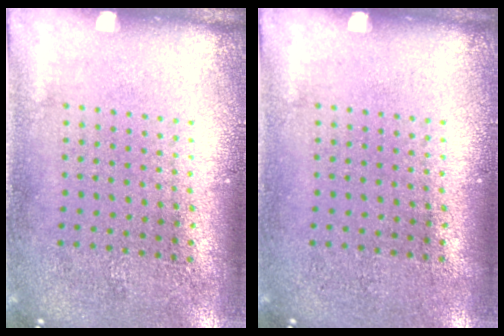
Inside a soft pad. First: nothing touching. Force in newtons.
{"total": 0.0}